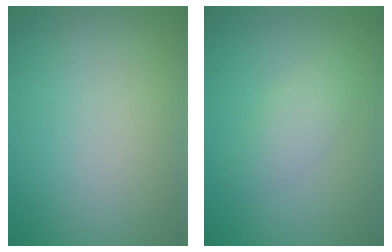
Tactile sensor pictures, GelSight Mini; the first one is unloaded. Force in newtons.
{"total": 2.1, "press": 2.1, "slide": 0.0}